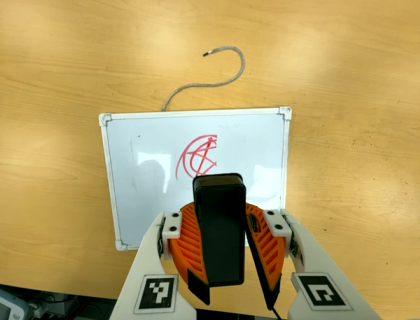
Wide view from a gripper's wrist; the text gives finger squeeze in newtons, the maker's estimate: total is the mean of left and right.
{"total": 11.3, "left": 11.6, "right": 11.1}